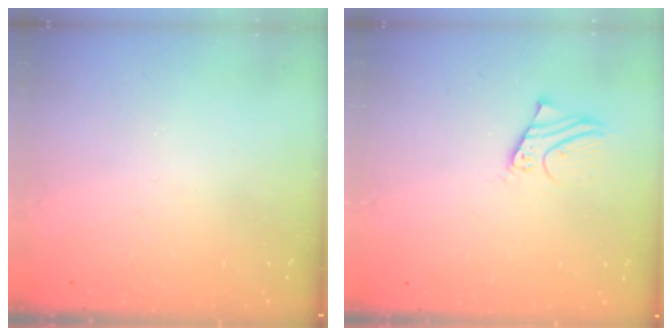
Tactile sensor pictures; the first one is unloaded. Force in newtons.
{"total": 2.7, "press": 2.7, "slide": 0.2}